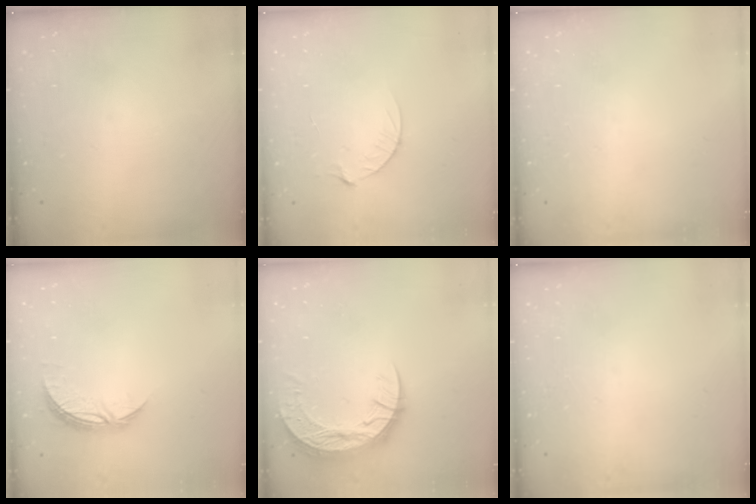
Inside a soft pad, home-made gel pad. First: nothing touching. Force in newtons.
{"total": 4.4, "press": 4.4, "slide": 0.6}
{"total": 0.0}
{"total": 7.1, "press": 7.1, "slide": 0.3}
{"total": 12.6, "press": 12.6, "slide": 0.9}
{"total": 0.0}